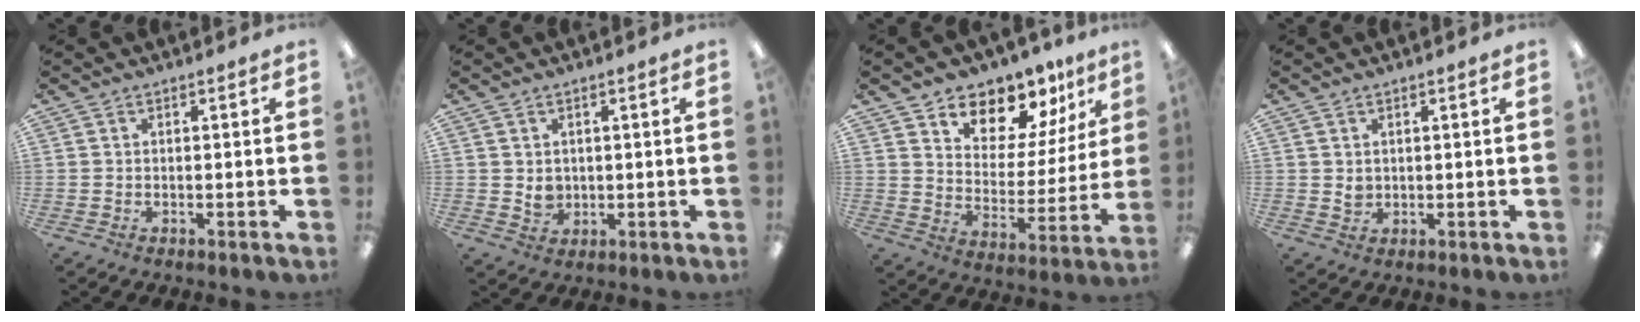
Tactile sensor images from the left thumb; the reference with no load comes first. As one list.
[{"total": 2.8, "force": [0.8, 2.5, 1.0], "torque": [-0.006, -0.003, 0.013]}, {"total": 11.1, "force": [9.4, 5.6, 2.2], "torque": [-0.030, -0.092, 0.174]}, {"total": 1.7, "force": [0.7, 1.4, 0.7], "torque": [-0.008, -0.001, 0.011]}]